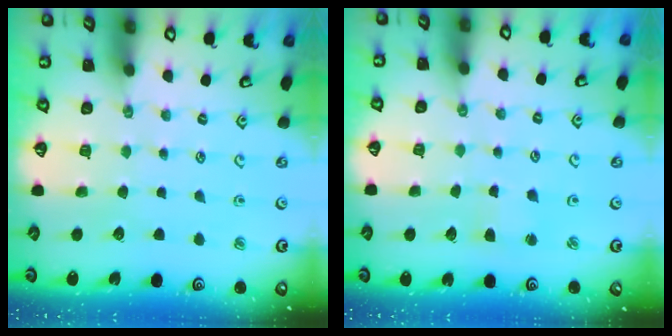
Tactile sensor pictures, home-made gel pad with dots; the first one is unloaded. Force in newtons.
{"total": 2.2, "press": 2.2, "slide": 0.2}